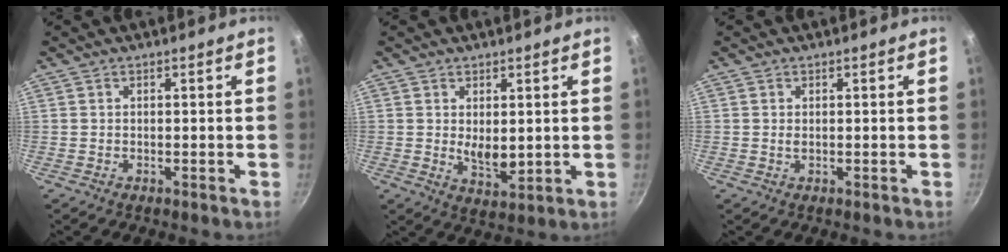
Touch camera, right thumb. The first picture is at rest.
{"total": 5.3, "force": [1.0, 2.7, 4.4], "torque": [-0.062, -0.021, 0.024]}
{"total": 0.6, "force": [0.1, 0.3, 0.5], "torque": [-0.011, -0.001, 0.002]}